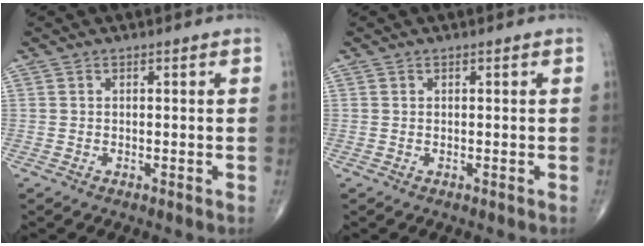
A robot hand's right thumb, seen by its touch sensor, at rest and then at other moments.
{"total": 0.0}